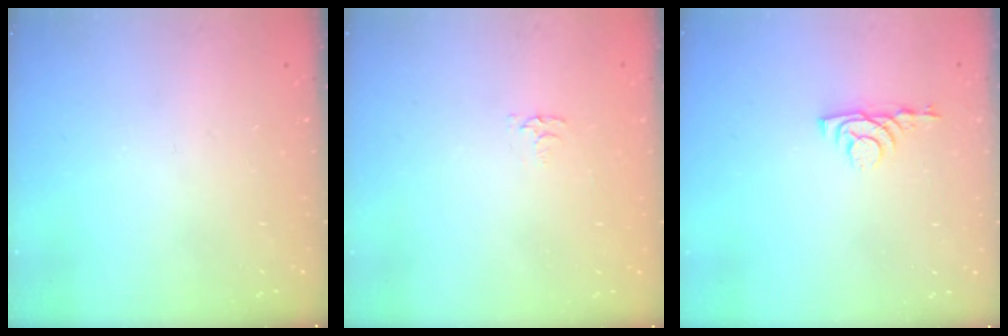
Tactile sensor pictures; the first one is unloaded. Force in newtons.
{"total": 2.6, "press": 2.6, "slide": 0.4}
{"total": 3.7, "press": 3.7, "slide": 0.6}